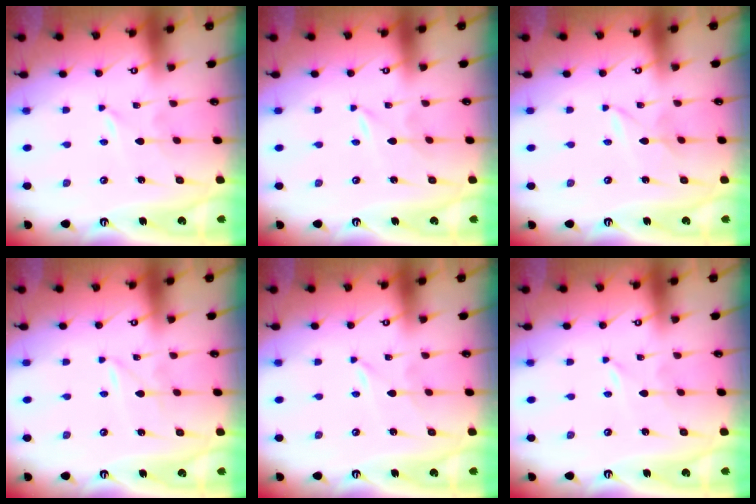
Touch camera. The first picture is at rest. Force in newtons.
{"total": 0.0}
{"total": 2.3, "press": 2.3, "slide": 0.3}
{"total": 1.1, "press": 1.1, "slide": 0.1}
{"total": 0.0}
{"total": 0.0}